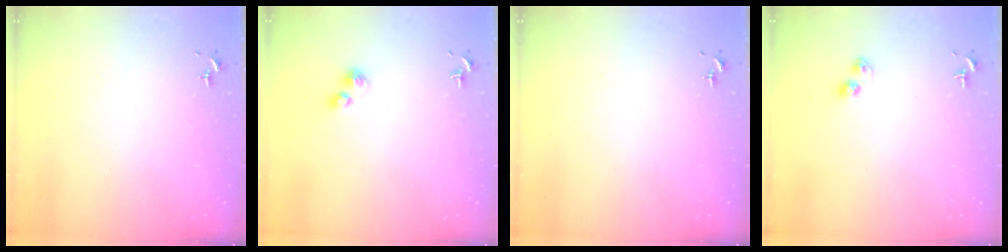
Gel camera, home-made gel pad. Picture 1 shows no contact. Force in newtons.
{"total": 5.0, "press": 5.0, "slide": 0.5}
{"total": 0.0}
{"total": 3.6, "press": 3.6, "slide": 0.5}